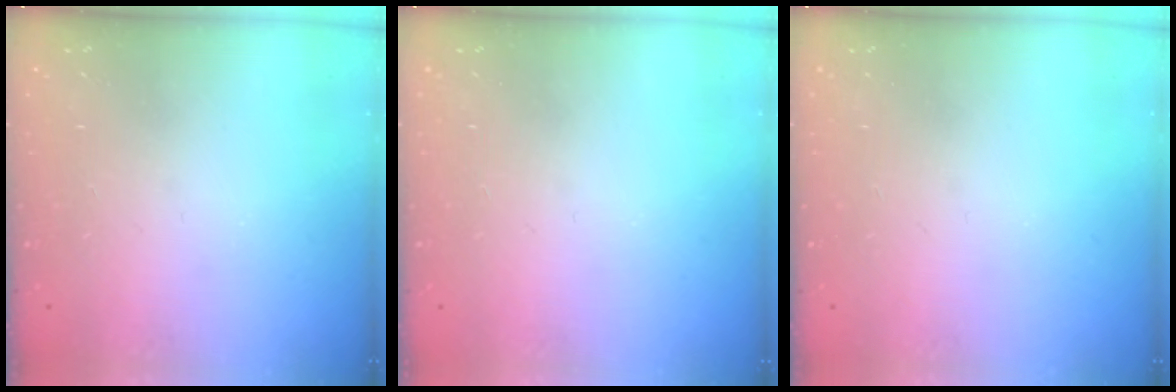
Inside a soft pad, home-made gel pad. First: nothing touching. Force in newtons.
{"total": 0.0}
{"total": 0.0}